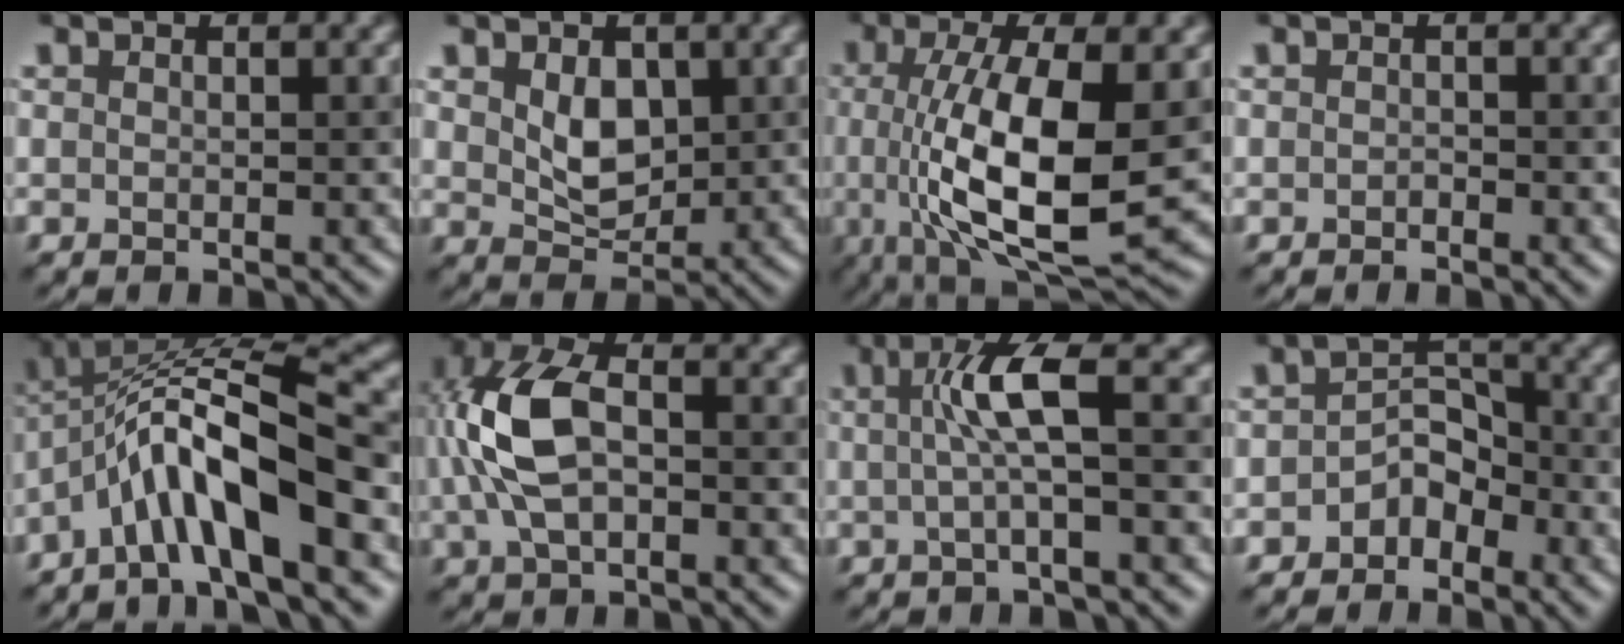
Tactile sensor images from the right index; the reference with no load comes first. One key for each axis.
{"total": 2.8, "fx": 0.7, "fy": 2.1, "fz": 1.8, "tx": -0.041, "ty": -0.006, "tz": 0.025}
{"total": 11.0, "fx": -0.8, "fy": 3.7, "fz": 10.3, "tx": -0.187, "ty": -0.014, "tz": -0.005}
{"total": 0.5, "fx": -0.4, "fy": -0.1, "fz": -0.4, "tx": -0.001, "ty": 0.000, "tz": -0.002}
{"total": 9.8, "fx": -3.8, "fy": 2.4, "fz": 8.8, "tx": -0.154, "ty": 0.020, "tz": -0.073}
{"total": 7.3, "fx": 0.1, "fy": 4.1, "fz": 6.0, "tx": -0.148, "ty": 0.012, "tz": -0.001}
{"total": 3.8, "fx": 0.4, "fy": 0.5, "fz": 3.8, "tx": -0.080, "ty": 0.007, "tz": 0.008}
{"total": 2.6, "fx": -1.8, "fy": 1.6, "fz": 0.8, "tx": -0.017, "ty": 0.012, "tz": -0.032}